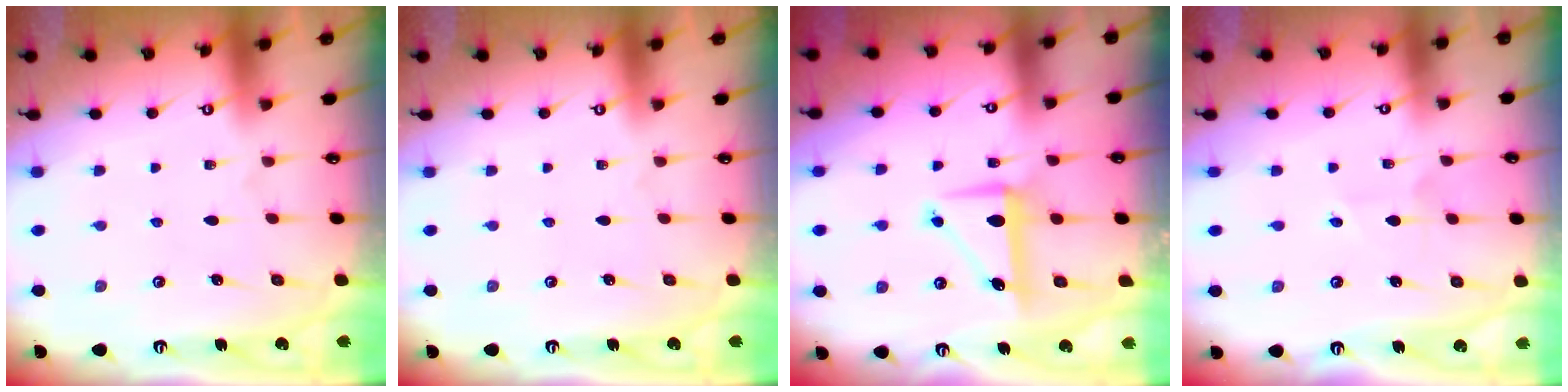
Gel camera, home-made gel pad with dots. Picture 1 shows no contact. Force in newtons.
{"total": 0.0}
{"total": 8.4, "press": 8.3, "slide": 0.6}
{"total": 2.8, "press": 2.8, "slide": 0.3}